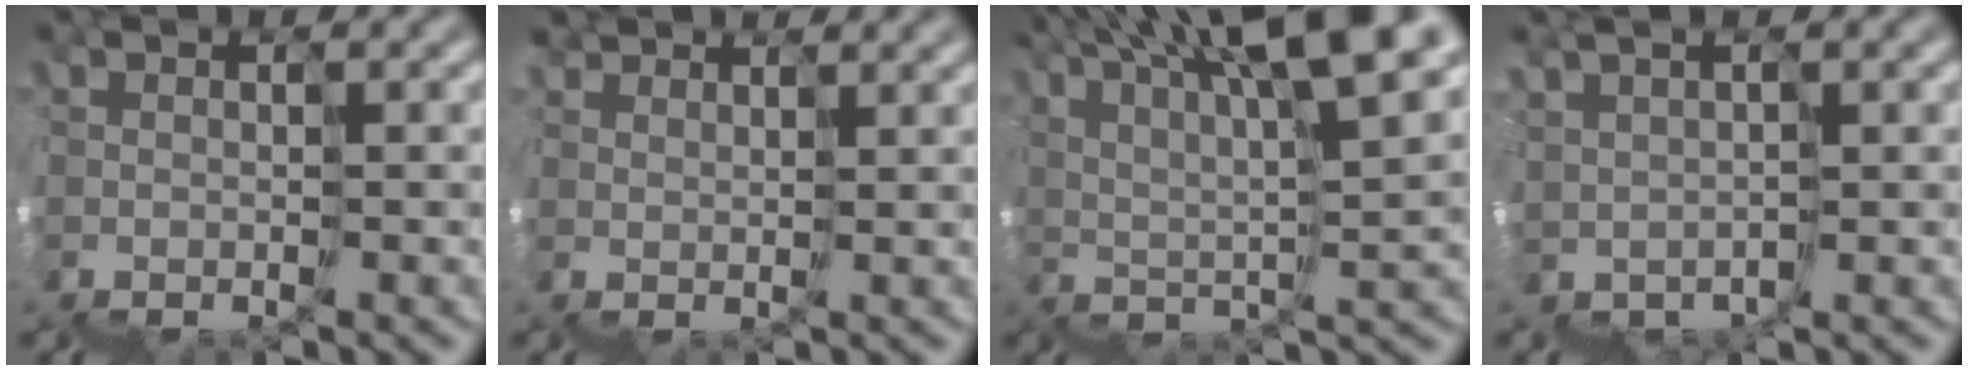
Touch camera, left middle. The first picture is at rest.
{"total": 3.1, "force": [3.0, -0.2, -0.8], "torque": [0.014, 0.032, 0.047]}
{"total": 9.6, "force": [7.6, 0.8, 5.8], "torque": [-0.117, 0.045, 0.127]}
{"total": 3.1, "force": [2.1, -1.2, -2.0], "torque": [-0.002, 0.021, 0.031]}